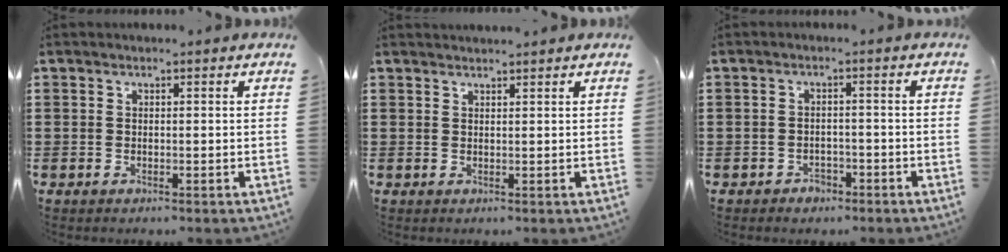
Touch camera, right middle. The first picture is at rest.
{"total": 1.3, "force": [1.2, -0.2, 0.1], "torque": [-0.004, -0.004, 0.025]}
{"total": 1.7, "force": [-1.5, 0.9, 0.2], "torque": [-0.011, -0.001, -0.032]}